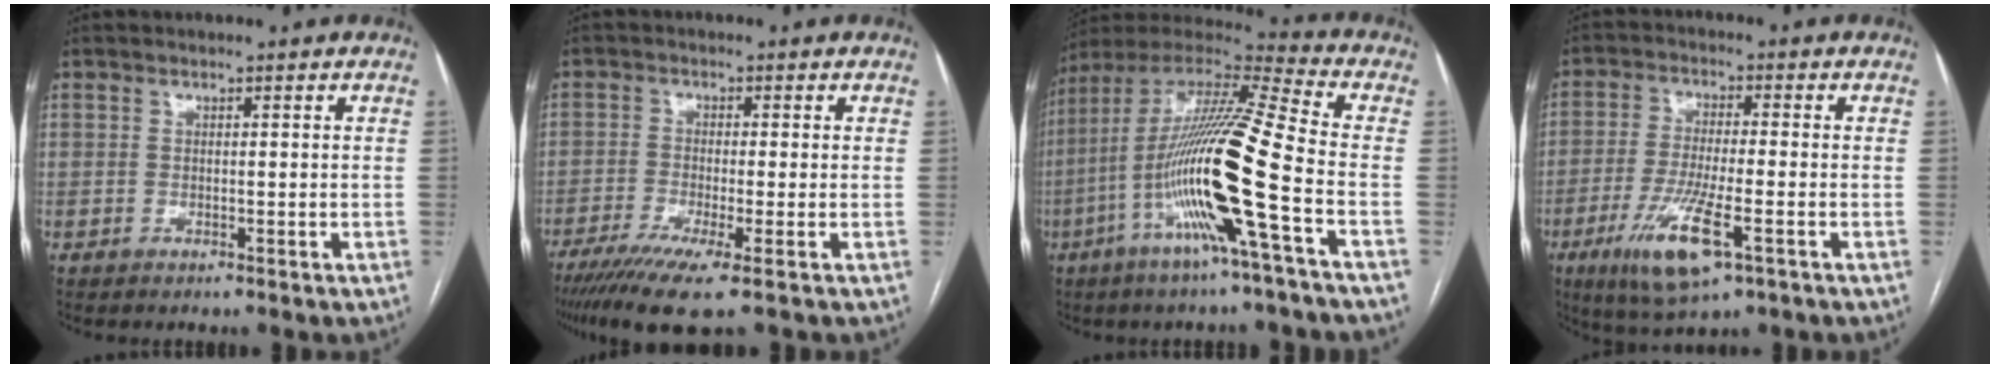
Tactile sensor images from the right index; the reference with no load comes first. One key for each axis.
{"total": 8.6, "fx": -5.6, "fy": 0.1, "fz": 6.5, "tx": -0.108, "ty": -0.023, "tz": -0.096}
{"total": 19.8, "fx": -6.0, "fy": -0.6, "fz": 18.9, "tx": -0.375, "ty": -0.009, "tz": -0.124}
{"total": 10.6, "fx": -4.7, "fy": 1.8, "fz": 9.4, "tx": -0.191, "ty": -0.024, "tz": -0.077}